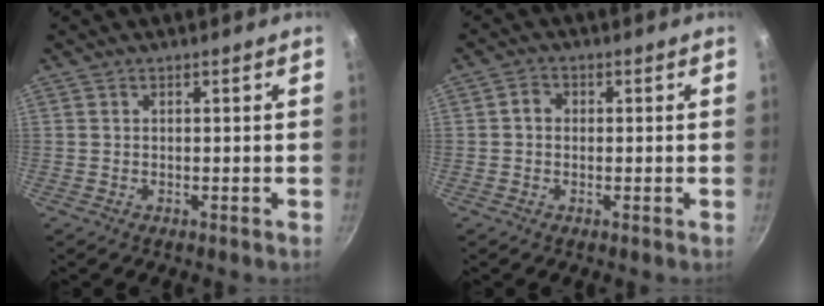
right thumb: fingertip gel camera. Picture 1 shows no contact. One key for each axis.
{"total": 2.4, "fx": 0.1, "fy": 2.1, "fz": 1.3, "tx": -0.017, "ty": 0.007, "tz": -0.004}